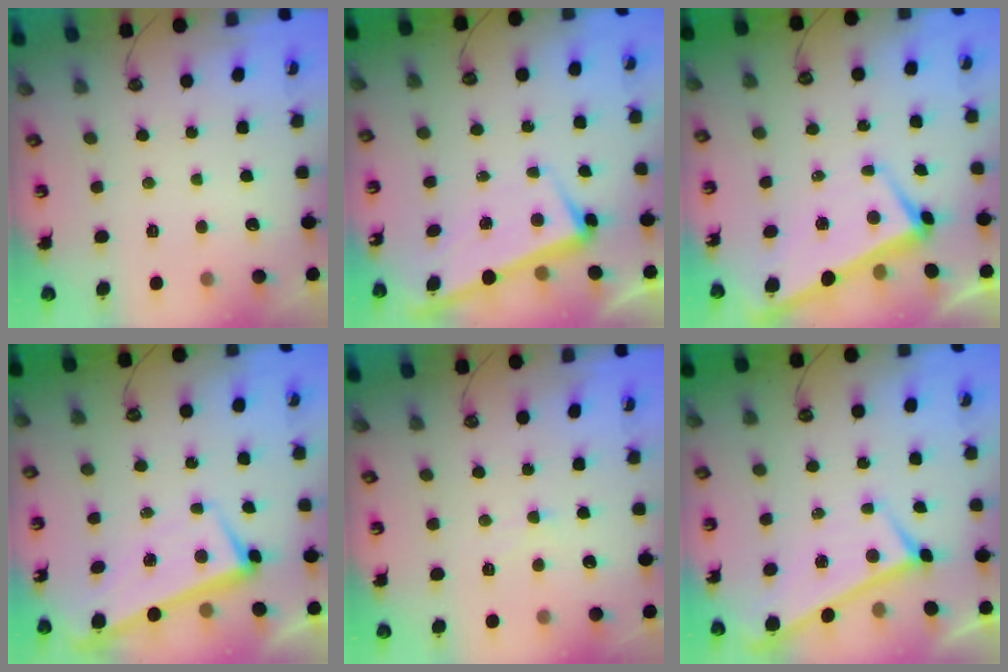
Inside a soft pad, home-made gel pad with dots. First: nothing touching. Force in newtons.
{"total": 3.0, "press": 2.9, "slide": 0.8}
{"total": 2.5, "press": 2.4, "slide": 0.7}
{"total": 1.6, "press": 0.5, "slide": 1.5}
{"total": 2.0, "press": 2.0, "slide": 0.2}
{"total": 0.0}